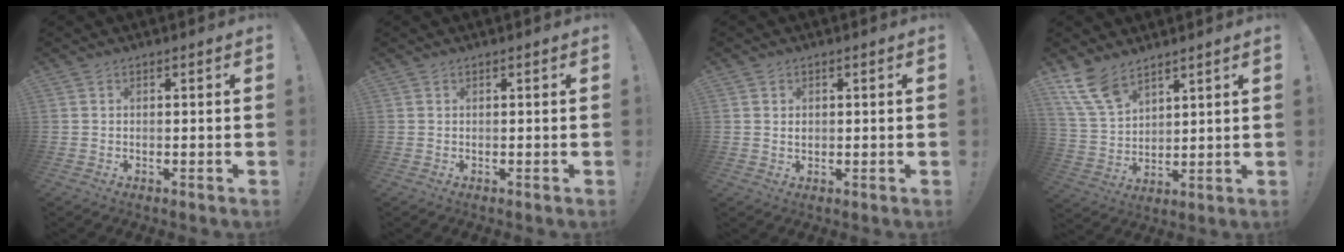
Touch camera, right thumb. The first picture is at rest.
{"total": 0.0}
{"total": 1.2, "force": [0.4, 1.1, 0.3], "torque": [0.001, 0.000, 0.005]}
{"total": 11.1, "force": [8.0, 5.5, 5.3], "torque": [-0.111, -0.041, 0.160]}